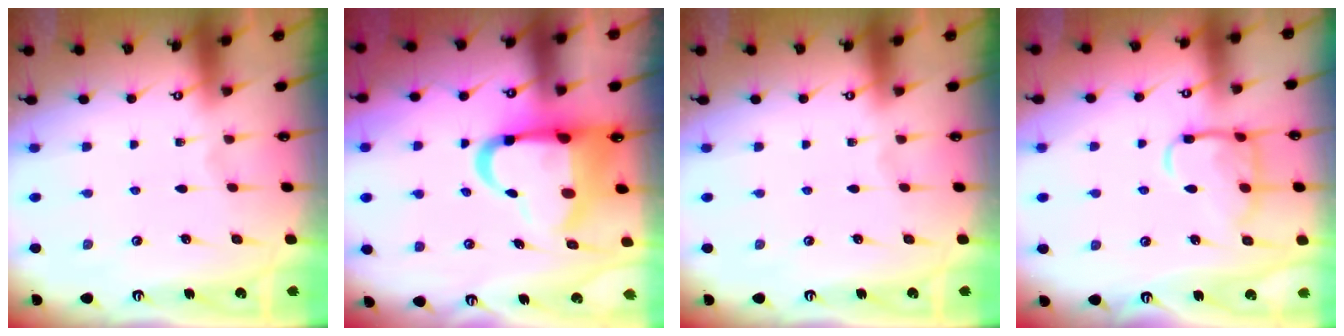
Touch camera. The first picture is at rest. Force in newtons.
{"total": 13.0, "press": 12.6, "slide": 2.9}
{"total": 0.0}
{"total": 13.8, "press": 13.8, "slide": 1.1}